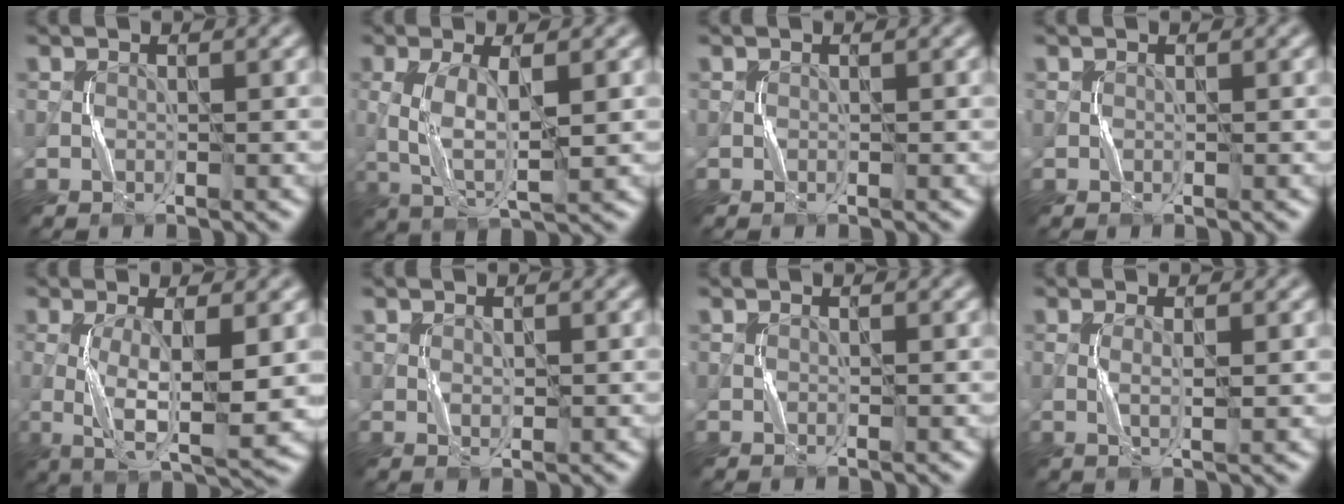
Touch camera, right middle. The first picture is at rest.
{"total": 5.2, "force": [0.2, 1.6, 5.0], "torque": [-0.108, 0.001, 0.003]}
{"total": 0.0}
{"total": 0.0}
{"total": 6.8, "force": [-0.3, 1.5, 6.7], "torque": [-0.119, -0.003, -0.002]}
{"total": 0.9, "force": [0.4, 0.4, 0.8], "torque": [-0.014, -0.004, 0.010]}
{"total": 0.0}
{"total": 1.6, "force": [0.3, 0.1, 1.5], "torque": [-0.032, 0.002, 0.004]}